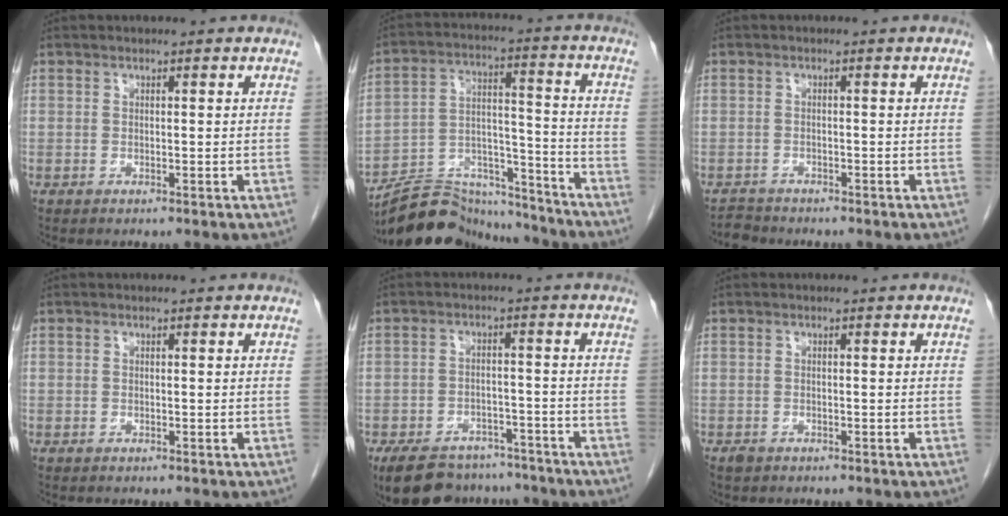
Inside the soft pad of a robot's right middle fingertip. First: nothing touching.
{"total": 15.3, "force": [-14.9, 3.3, 1.8], "torque": [-0.027, 0.047, -0.236]}
{"total": 2.0, "force": [-1.9, 0.4, -0.4], "torque": [0.007, -0.006, -0.033]}
{"total": 0.0}
{"total": 13.0, "force": [-10.6, 6.2, 4.2], "torque": [-0.073, 0.006, -0.148]}
{"total": 0.9, "force": [-0.7, 0.5, 0.2], "torque": [-0.009, 0.001, -0.012]}